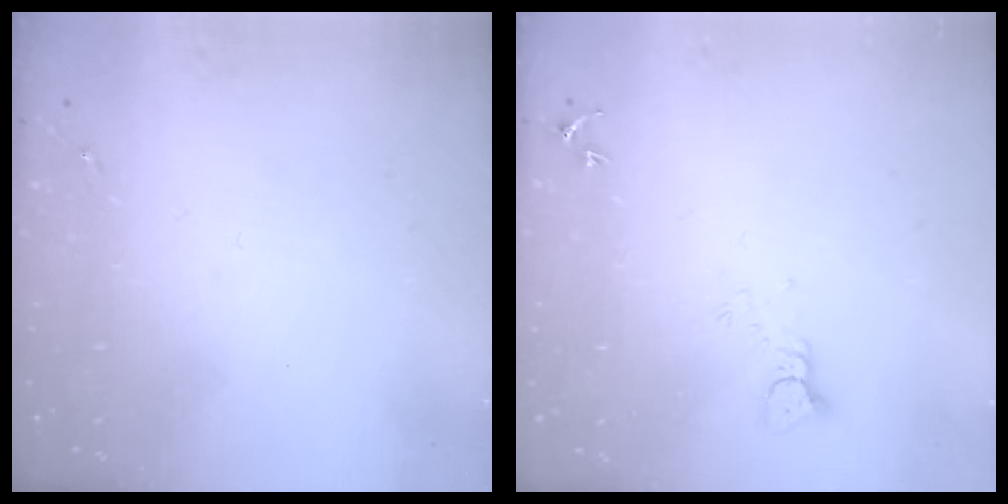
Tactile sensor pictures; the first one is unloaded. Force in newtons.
{"total": 3.5, "press": 3.5, "slide": 0.3}